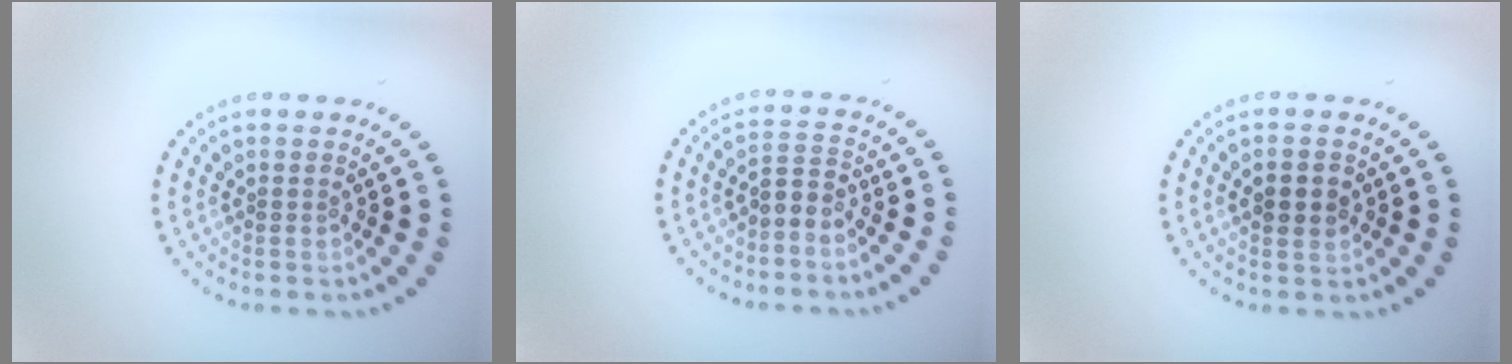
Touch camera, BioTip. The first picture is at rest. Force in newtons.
{"total": 2.0, "press": 1.5, "slide": 1.4}
{"total": 2.7, "press": 2.7, "slide": 0.1}